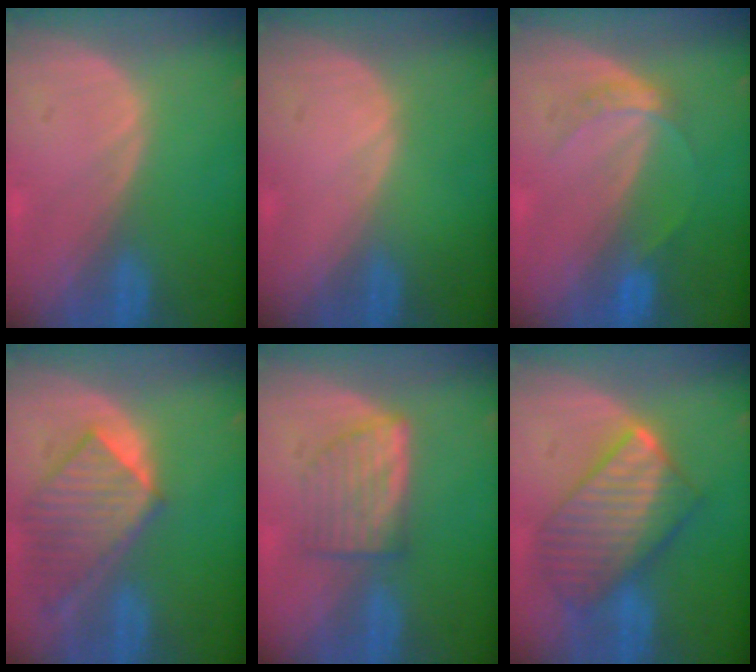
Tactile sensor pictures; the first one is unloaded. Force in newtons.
{"total": 0.0}
{"total": 3.1, "press": 3.1, "slide": 0.5}
{"total": 8.9, "press": 7.9, "slide": 4.1}
{"total": 5.5, "press": 5.5, "slide": 0.4}
{"total": 10.1, "press": 10.1, "slide": 0.8}